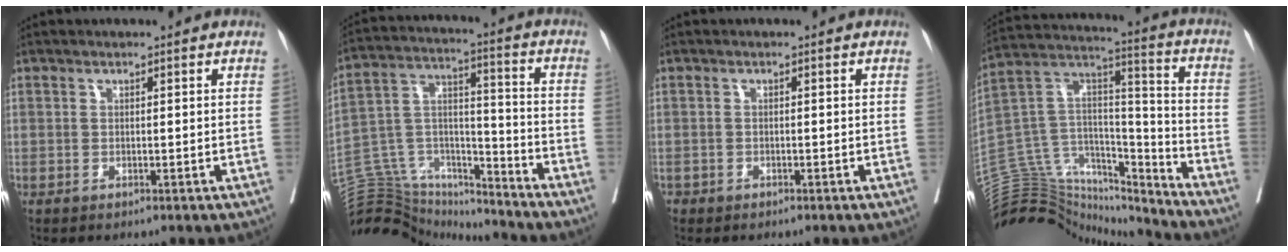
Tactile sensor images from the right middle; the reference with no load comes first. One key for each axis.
{"total": 19.2, "fx": -18.7, "fy": 3.4, "fz": 2.8, "tx": -0.061, "ty": 0.048, "tz": -0.306}
{"total": 0.8, "fx": -0.6, "fy": 0.6, "fz": 0.1, "tx": -0.004, "ty": 0.002, "tz": -0.011}
{"total": 22.1, "fx": -20.9, "fy": 6.1, "fz": 3.5, "tx": -0.084, "ty": 0.063, "tz": -0.339}